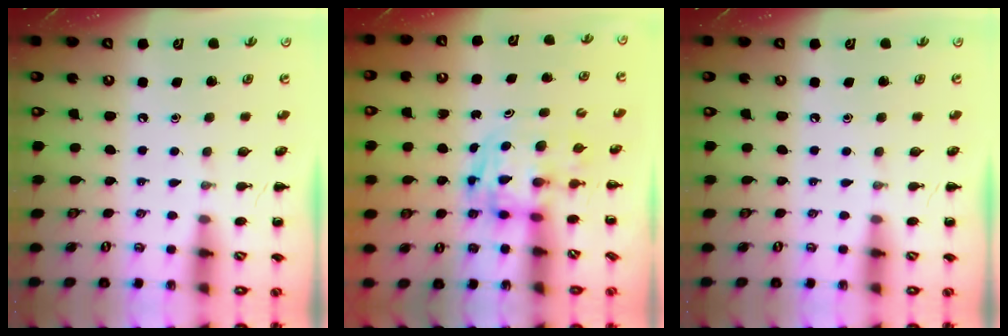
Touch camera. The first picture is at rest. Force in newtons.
{"total": 2.7, "press": 2.7, "slide": 0.5}
{"total": 0.0}